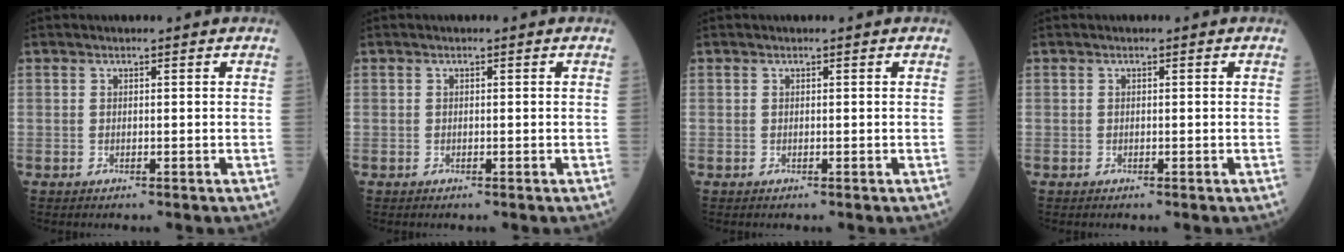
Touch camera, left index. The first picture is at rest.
{"total": 0.0}
{"total": 0.0}
{"total": 0.0}